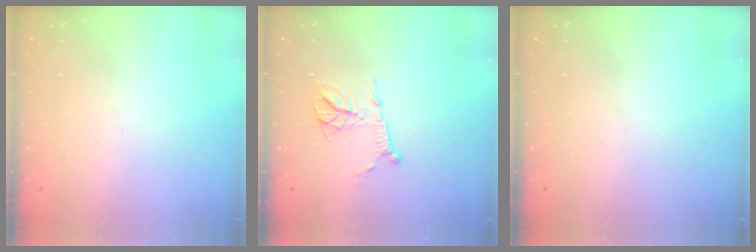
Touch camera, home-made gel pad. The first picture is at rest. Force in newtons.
{"total": 13.9, "press": 13.9, "slide": 1.2}
{"total": 0.0}